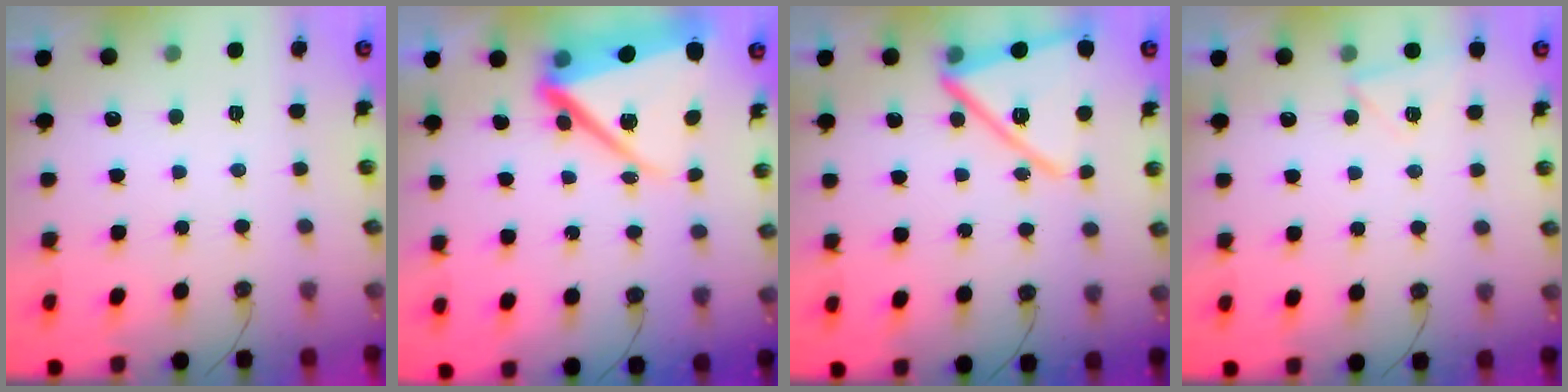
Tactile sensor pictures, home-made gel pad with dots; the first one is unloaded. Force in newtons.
{"total": 15.0, "press": 14.8, "slide": 2.0}
{"total": 17.4, "press": 17.4, "slide": 1.3}
{"total": 5.1, "press": 5.1, "slide": 0.5}